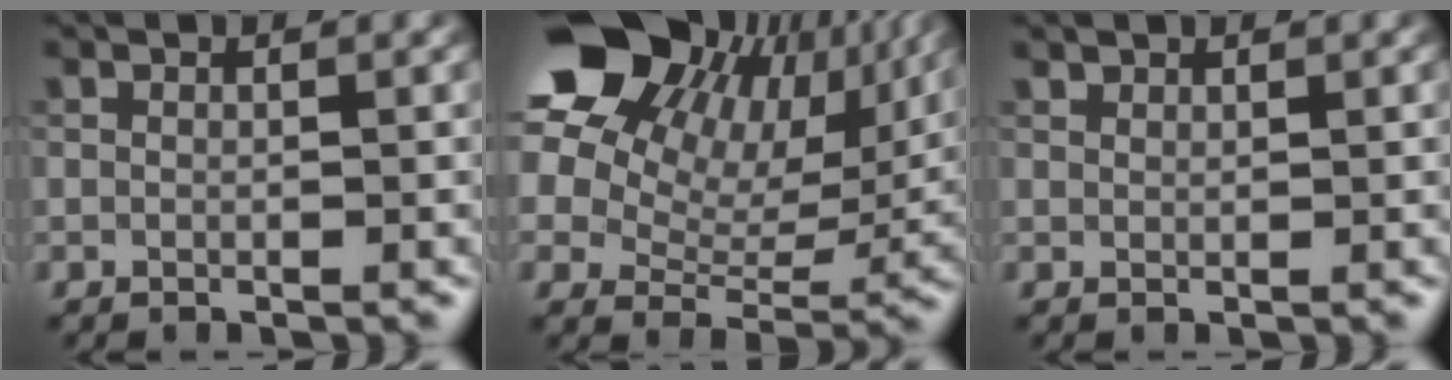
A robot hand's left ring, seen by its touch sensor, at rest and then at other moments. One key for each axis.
{"total": 20.6, "fx": 11.4, "fy": 13.2, "fz": 11.0, "tx": -0.257, "ty": 0.081, "tz": 0.190}
{"total": 0.9, "fx": 0.8, "fy": 0.4, "fz": 0.2, "tx": -0.006, "ty": -0.001, "tz": 0.014}